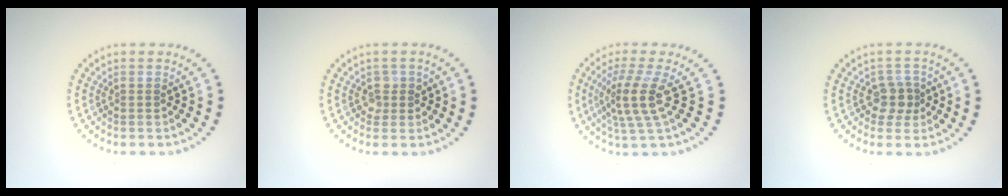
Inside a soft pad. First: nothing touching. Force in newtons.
{"total": 1.4, "press": 1.2, "slide": 0.7}
{"total": 3.7, "press": 2.9, "slide": 2.3}
{"total": 2.2, "press": 1.9, "slide": 1.1}